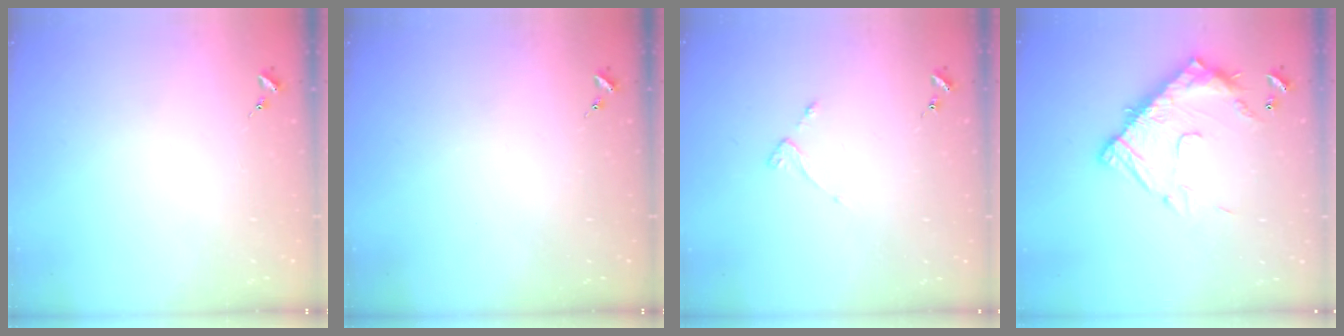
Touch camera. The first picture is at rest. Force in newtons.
{"total": 0.0}
{"total": 2.7, "press": 2.6, "slide": 0.5}
{"total": 15.4, "press": 15.4, "slide": 1.4}